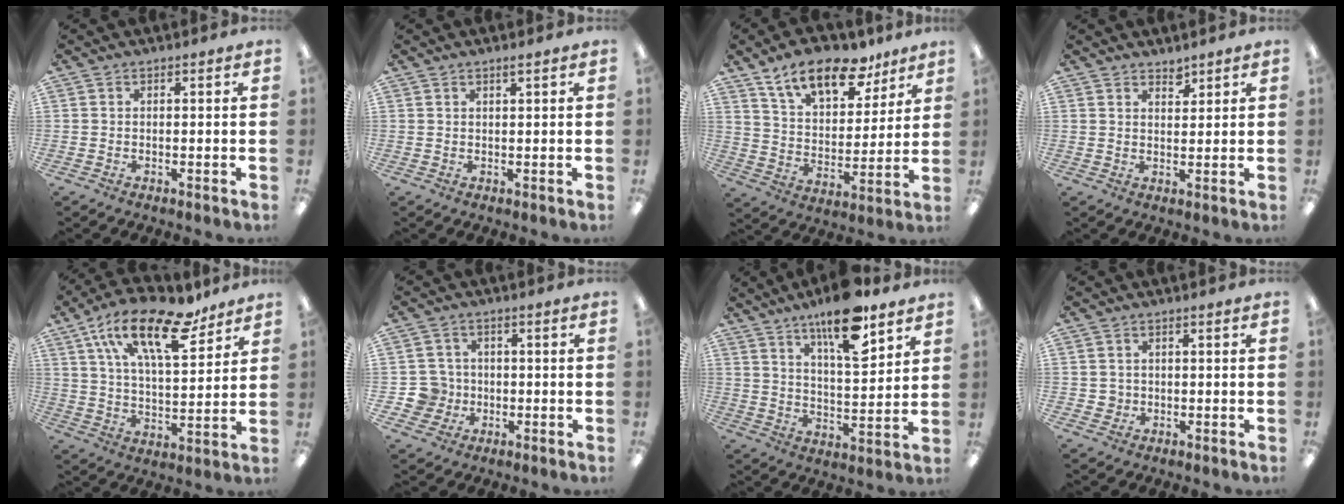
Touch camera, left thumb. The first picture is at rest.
{"total": 1.0, "force": [0.9, 0.1, 0.4], "torque": [-0.010, 0.000, 0.015]}
{"total": 16.2, "force": [11.5, 7.6, 8.5], "torque": [-0.141, -0.058, 0.202]}
{"total": 2.7, "force": [2.5, 1.0, 0.4], "torque": [0.006, -0.019, 0.044]}
{"total": 20.7, "force": [13.0, 8.6, 13.6], "torque": [-0.228, -0.060, 0.221]}
{"total": 6.2, "force": [-0.8, 6.1, 0.9], "torque": [-0.028, 0.014, -0.009]}
{"total": 15.7, "force": [11.1, 4.6, 10.1], "torque": [-0.157, -0.061, 0.181]}
{"total": 2.1, "force": [0.0, 2.1, 0.2], "torque": [-0.007, 0.004, -0.002]}